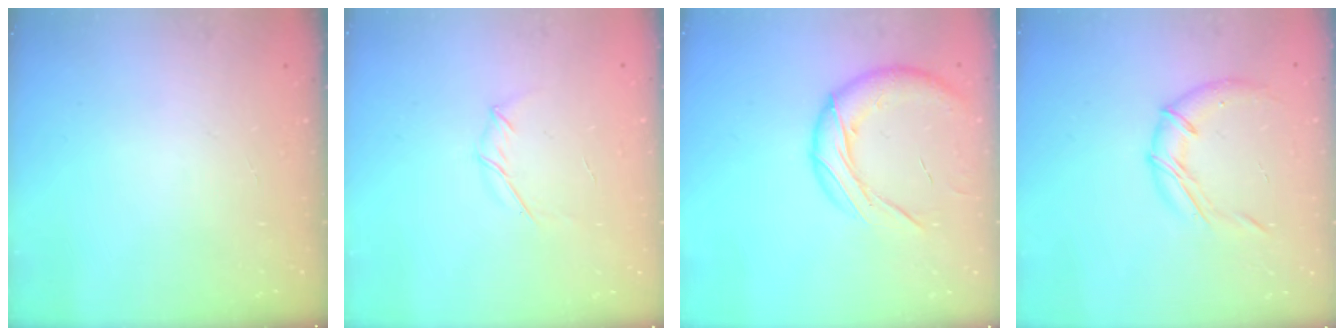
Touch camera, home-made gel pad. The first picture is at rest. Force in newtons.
{"total": 3.7, "press": 3.6, "slide": 1.0}
{"total": 14.7, "press": 14.6, "slide": 2.3}
{"total": 11.4, "press": 11.2, "slide": 2.0}